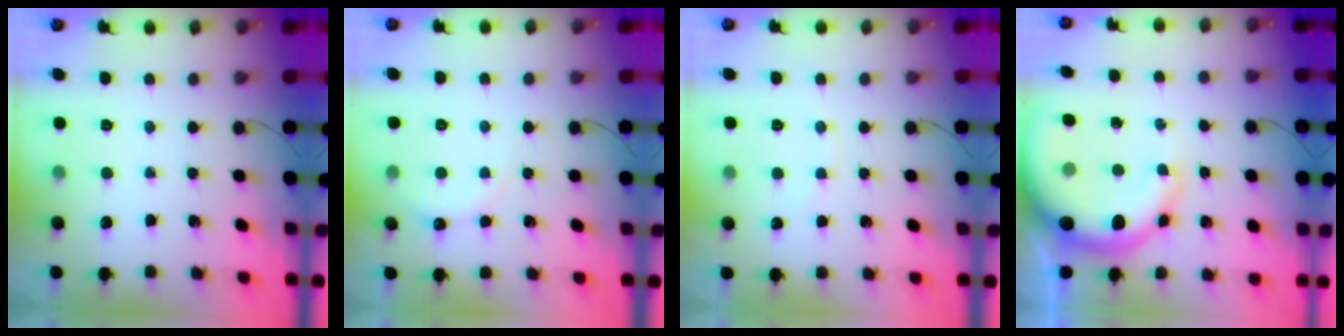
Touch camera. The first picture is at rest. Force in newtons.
{"total": 3.8, "press": 3.6, "slide": 0.9}
{"total": 3.2, "press": 3.0, "slide": 1.0}
{"total": 12.8, "press": 12.3, "slide": 3.4}